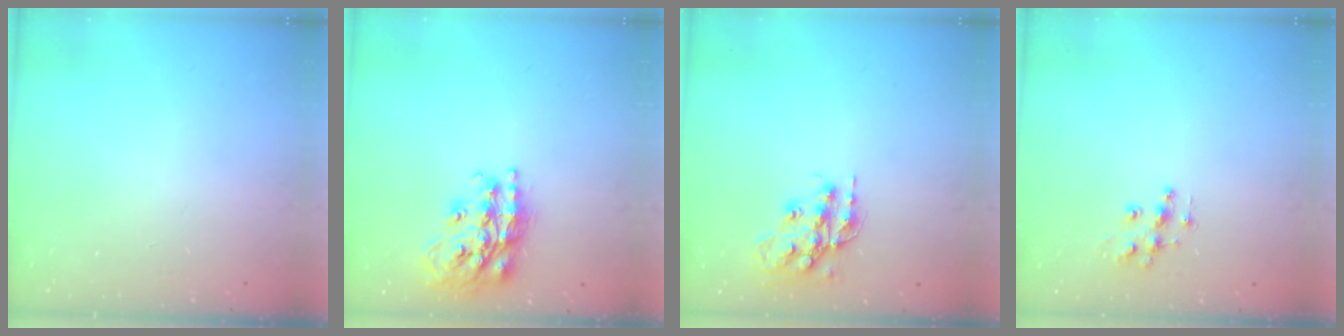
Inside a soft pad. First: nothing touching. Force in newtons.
{"total": 18.0, "press": 17.9, "slide": 1.6}
{"total": 15.4, "press": 15.4, "slide": 1.0}
{"total": 9.0, "press": 9.0, "slide": 0.5}